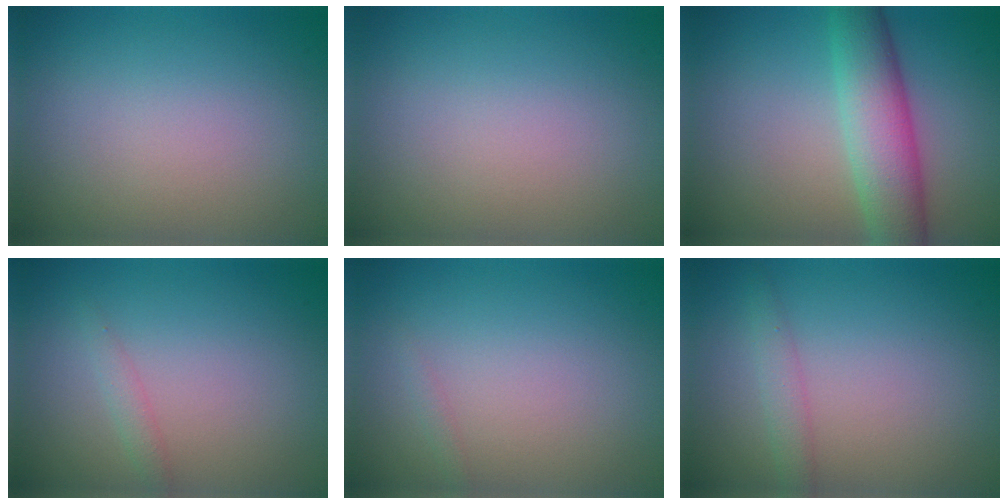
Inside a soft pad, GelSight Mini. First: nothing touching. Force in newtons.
{"total": 0.0}
{"total": 6.4, "press": 6.4, "slide": 0.1}
{"total": 1.1, "press": 1.1, "slide": 0.1}
{"total": 0.6, "press": 0.6, "slide": 0.0}
{"total": 1.7, "press": 1.7, "slide": 0.1}